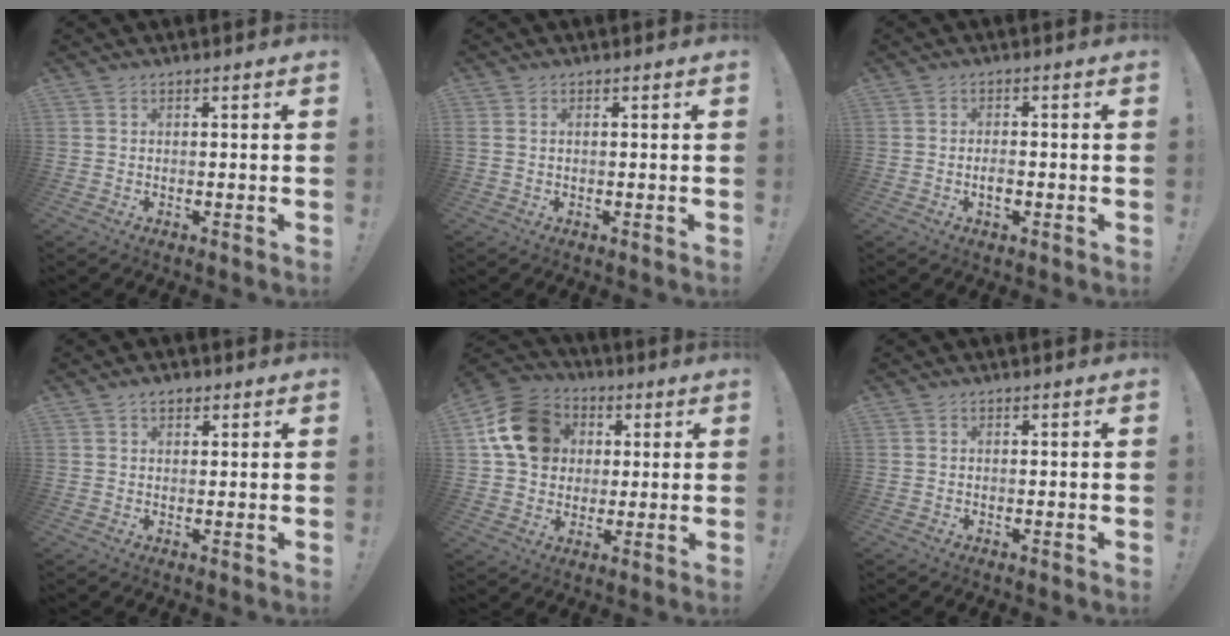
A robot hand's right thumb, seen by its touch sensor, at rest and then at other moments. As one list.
[{"total": 0.9, "force": [0.4, 0.6, 0.6], "torque": [-0.019, 0.005, 0.007]}, {"total": 2.5, "force": [-1.0, 0.9, 2.1], "torque": [-0.028, 0.000, -0.018]}, {"total": 2.6, "force": [1.4, 1.6, 1.5], "torque": [-0.018, -0.003, 0.025]}, {"total": 16.6, "force": [4.4, 13.6, 8.5], "torque": [-0.123, -0.003, 0.091]}, {"total": 0.0}]